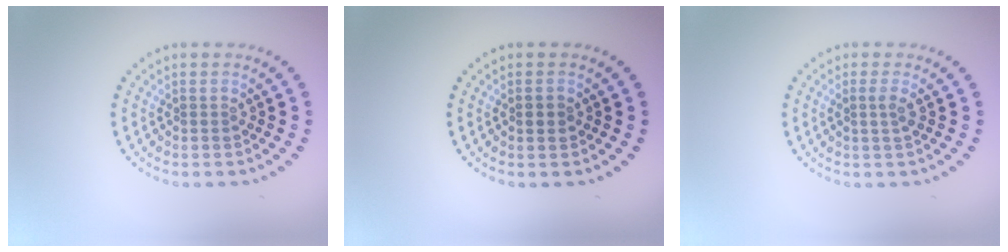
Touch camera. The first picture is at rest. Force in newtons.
{"total": 0.7, "press": 0.7, "slide": 0.2}
{"total": 1.2, "press": 1.0, "slide": 0.7}